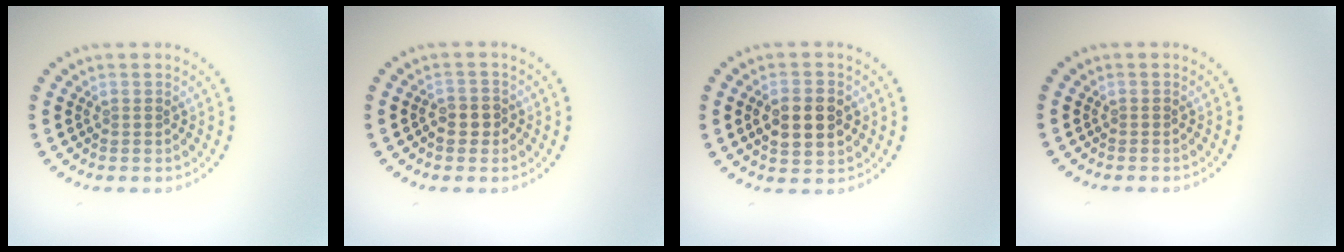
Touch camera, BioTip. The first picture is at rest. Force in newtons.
{"total": 1.4, "press": 1.3, "slide": 0.5}
{"total": 4.6, "press": 4.6, "slide": 0.3}
{"total": 0.0}